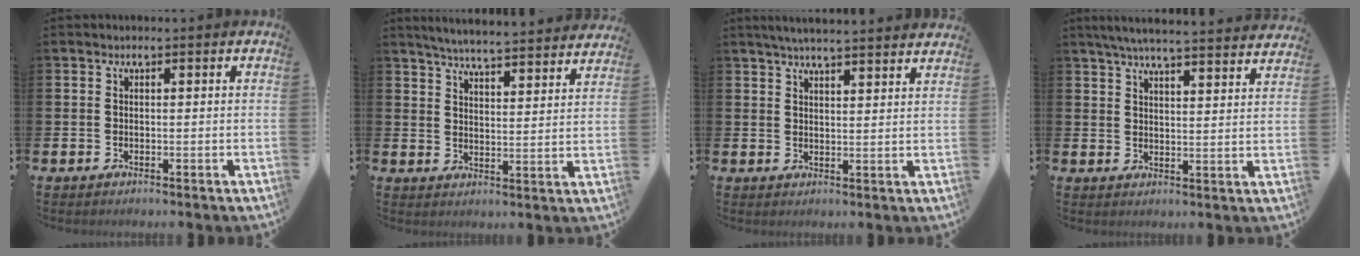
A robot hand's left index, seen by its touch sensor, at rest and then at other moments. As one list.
[{"total": 5.6, "force": [5.5, -0.1, 1.0], "torque": [-0.034, -0.044, 0.095]}, {"total": 4.4, "force": [4.3, -0.3, 1.0], "torque": [-0.026, -0.021, 0.076]}, {"total": 5.8, "force": [5.6, -0.1, 1.6], "torque": [-0.045, -0.032, 0.099]}]